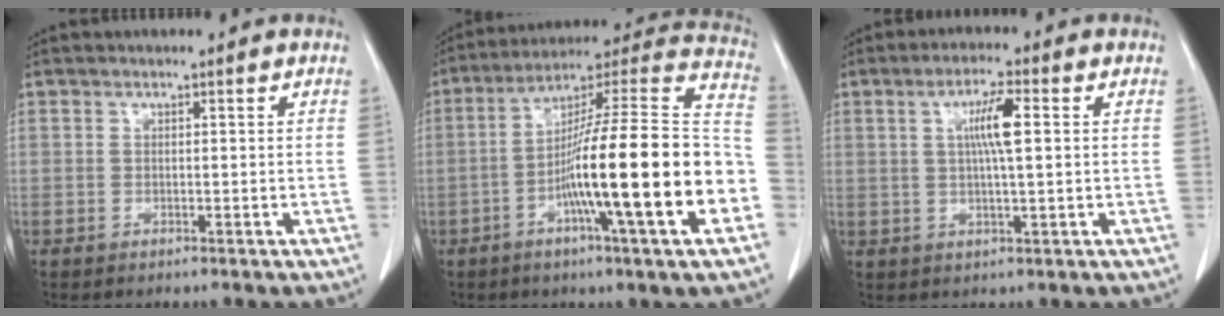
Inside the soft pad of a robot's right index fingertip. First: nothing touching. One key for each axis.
{"total": 24.3, "fx": -6.5, "fy": 0.4, "fz": 23.4, "tx": -0.311, "ty": 0.001, "tz": -0.114}
{"total": 5.6, "fx": 1.2, "fy": 0.4, "fz": 5.5, "tx": -0.101, "ty": 0.004, "tz": 0.021}